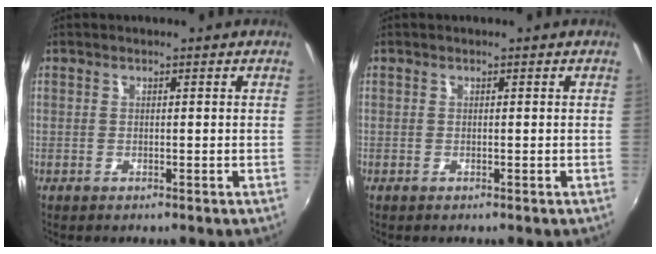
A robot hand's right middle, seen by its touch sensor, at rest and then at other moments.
{"total": 0.0}